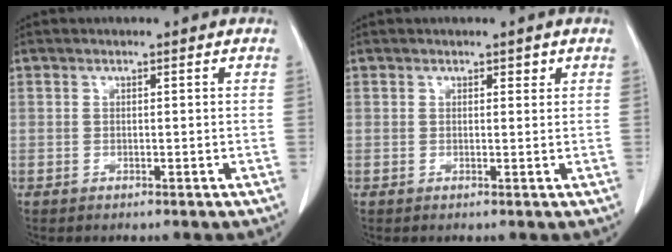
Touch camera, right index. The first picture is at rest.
{"total": 1.3, "force": [0.7, 0.9, 0.6], "torque": [-0.013, 0.007, 0.012]}